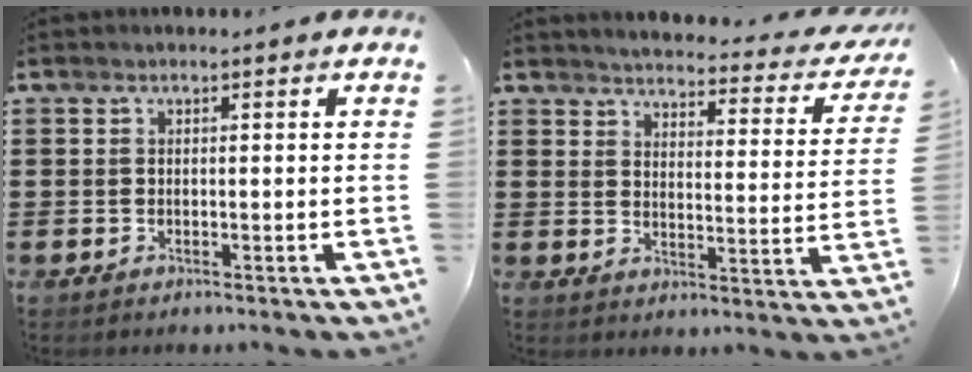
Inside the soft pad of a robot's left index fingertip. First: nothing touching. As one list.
[{"total": 3.1, "force": [3.0, 0.0, 0.8], "torque": [-0.027, -0.031, 0.044]}]